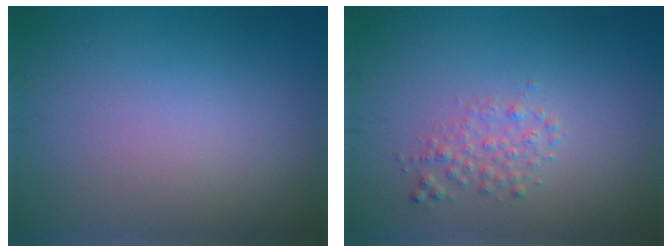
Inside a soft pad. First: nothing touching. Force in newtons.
{"total": 1.6, "press": 1.6, "slide": 0.1}